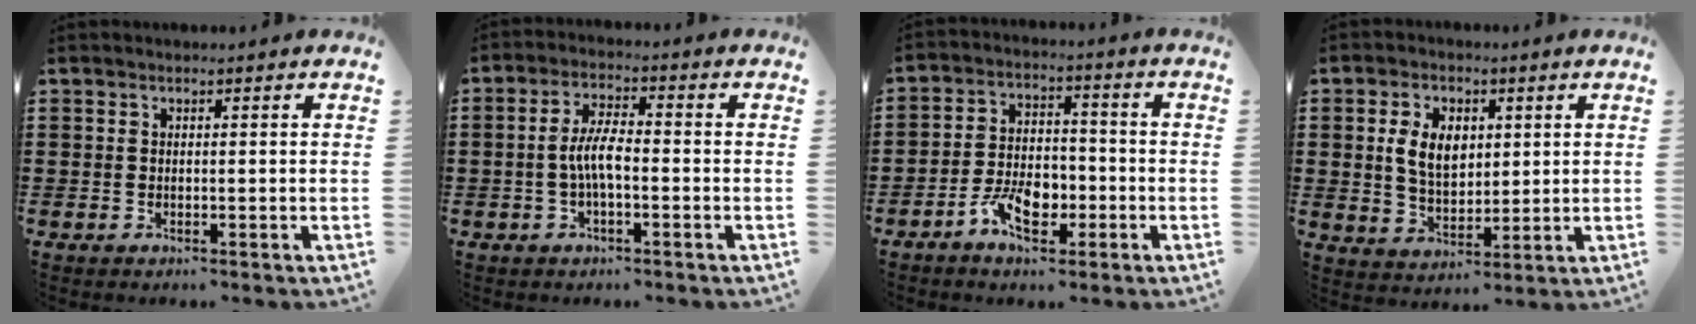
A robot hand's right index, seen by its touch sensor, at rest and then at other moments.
{"total": 5.4, "force": [-1.0, 1.6, 5.1], "torque": [-0.111, 0.000, -0.025]}
{"total": 6.9, "force": [-3.3, 4.0, 4.6], "torque": [-0.089, 0.014, -0.060]}
{"total": 6.5, "force": [1.2, 4.3, 4.7], "torque": [-0.104, 0.008, 0.016]}